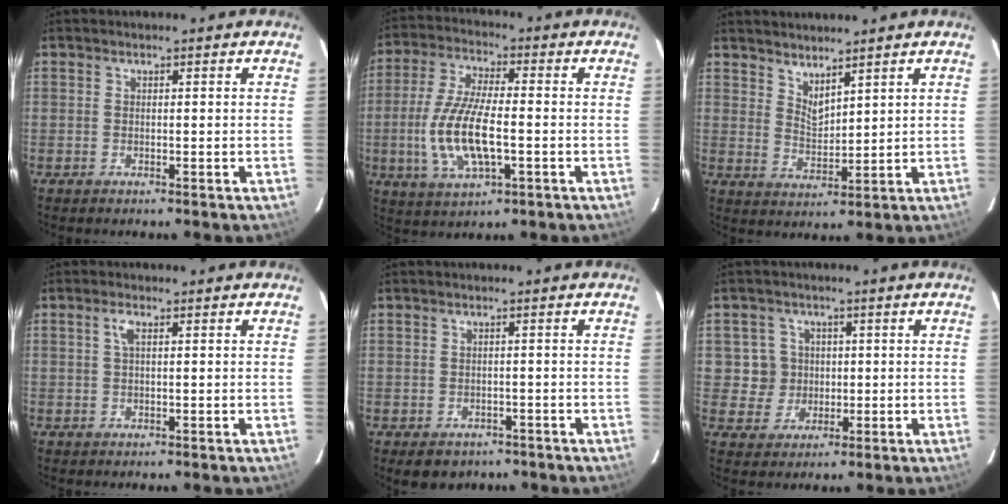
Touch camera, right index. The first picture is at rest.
{"total": 13.0, "force": [-2.6, 4.7, 11.9], "torque": [-0.249, -0.007, -0.046]}
{"total": 4.5, "force": [3.9, 1.3, 1.8], "torque": [-0.029, -0.008, 0.072]}
{"total": 1.8, "force": [0.6, 0.5, 1.6], "torque": [-0.034, 0.006, 0.011]}
{"total": 4.3, "force": [-2.4, 3.4, 1.2], "torque": [-0.016, 0.005, -0.023]}
{"total": 5.4, "force": [0.5, 5.3, 0.5], "torque": [-0.010, 0.016, 0.015]}